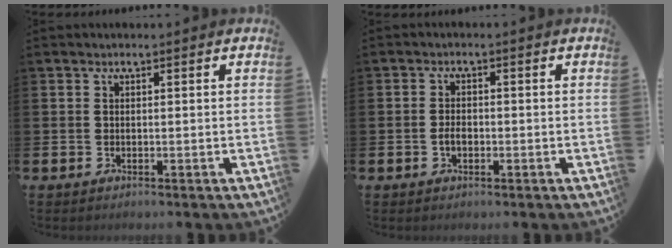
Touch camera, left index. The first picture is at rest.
{"total": 2.0, "force": [-0.5, 1.2, 1.4], "torque": [-0.027, 0.005, -0.011]}